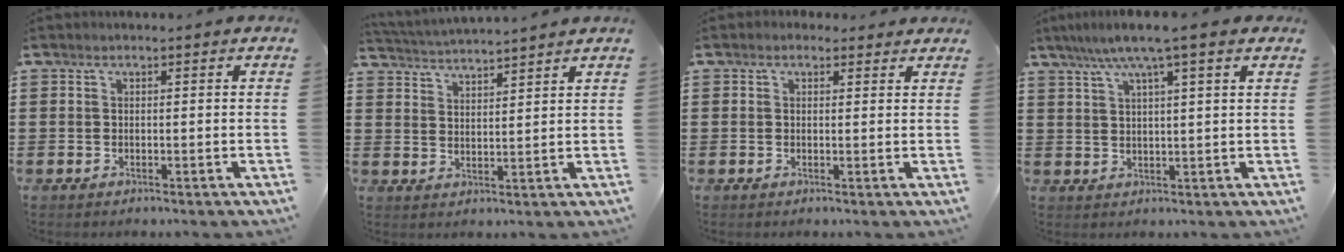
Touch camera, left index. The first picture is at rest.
{"total": 3.3, "force": [3.2, -0.7, 0.0], "torque": [-0.013, -0.020, 0.055]}
{"total": 1.3, "force": [1.0, 0.8, 0.3], "torque": [-0.001, 0.004, 0.017]}
{"total": 6.0, "force": [4.2, -0.1, 4.3], "torque": [-0.094, -0.004, 0.070]}